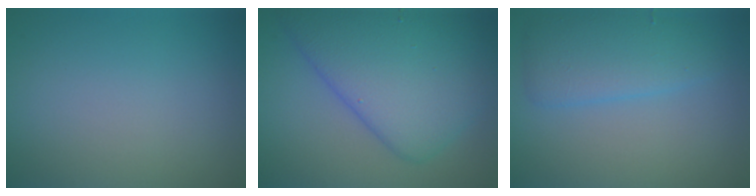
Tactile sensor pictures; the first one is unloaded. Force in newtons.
{"total": 9.0, "press": 9.0, "slide": 0.2}
{"total": 4.0, "press": 4.0, "slide": 0.1}